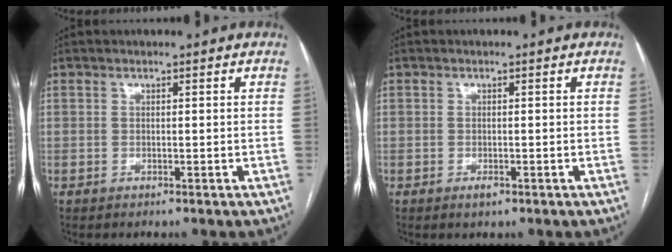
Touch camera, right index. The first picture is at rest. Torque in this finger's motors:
{"motor_torque": [-0.14, 0.06, -0.11, -0.05]}